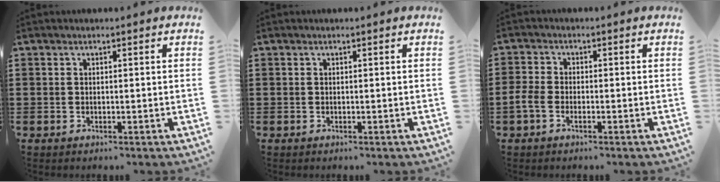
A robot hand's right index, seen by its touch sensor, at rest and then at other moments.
{"total": 0.0}
{"total": 2.2, "force": [-1.1, 1.2, 1.6], "torque": [-0.044, -0.001, -0.025]}